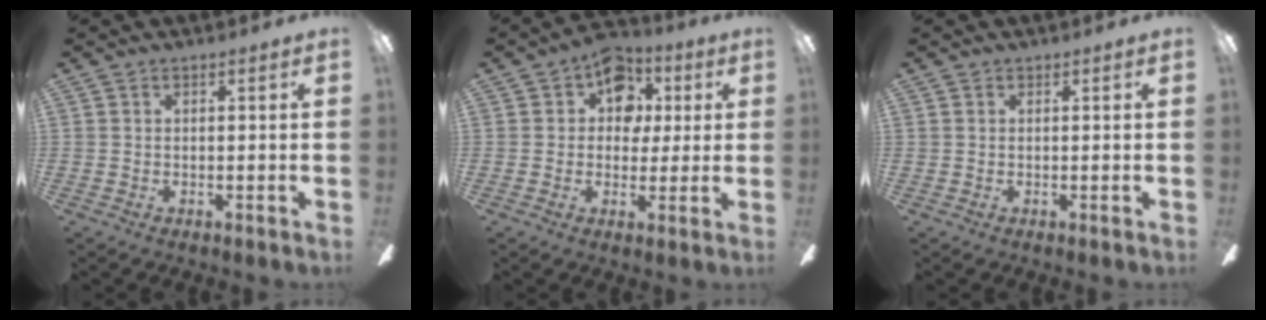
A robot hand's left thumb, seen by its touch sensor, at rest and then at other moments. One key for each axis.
{"total": 10.3, "fx": 3.9, "fy": 8.1, "fz": 5.0, "tx": -0.072, "ty": -0.009, "tz": 0.073}
{"total": 0.0}